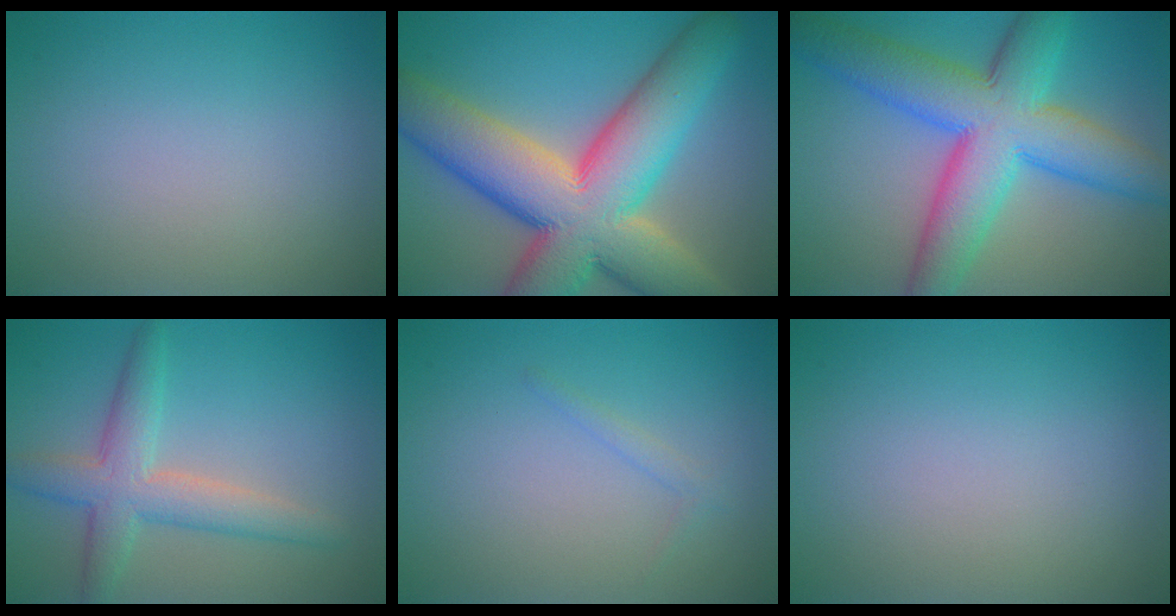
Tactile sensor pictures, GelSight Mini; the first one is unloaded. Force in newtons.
{"total": 15.3, "press": 15.3, "slide": 1.1}
{"total": 10.9, "press": 10.9, "slide": 0.2}
{"total": 4.7, "press": 4.7, "slide": 0.4}
{"total": 0.8, "press": 0.8, "slide": 0.1}
{"total": 0.0}